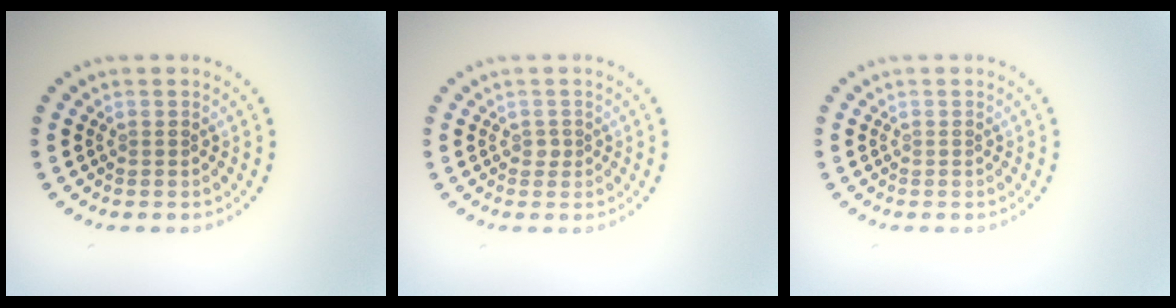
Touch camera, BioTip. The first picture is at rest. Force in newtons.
{"total": 0.6, "press": 0.5, "slide": 0.3}
{"total": 0.0}